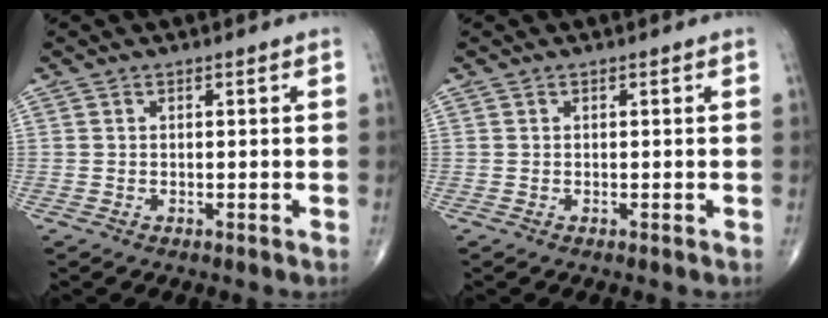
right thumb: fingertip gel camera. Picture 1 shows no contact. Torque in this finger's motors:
{"motor_torque": [0.02, 0.02, 0.01, 0.01, 0.00]}